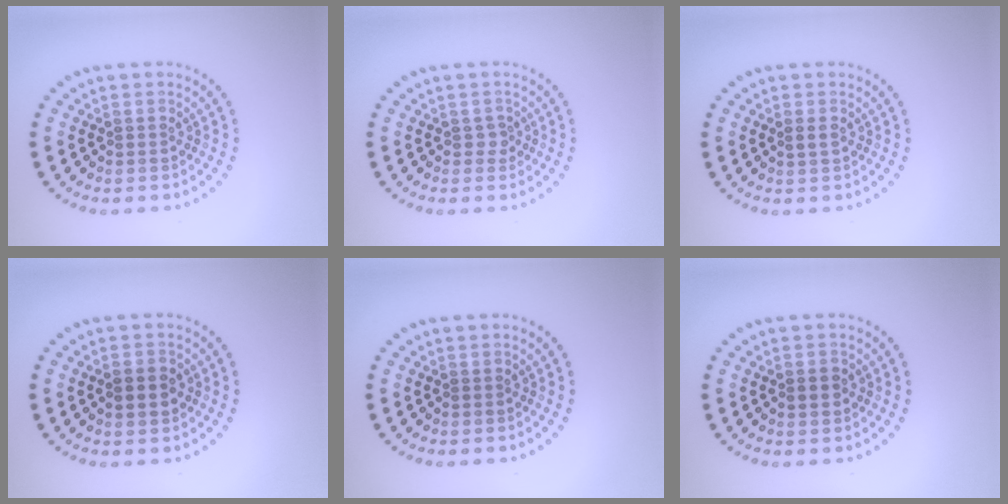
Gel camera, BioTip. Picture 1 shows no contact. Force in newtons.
{"total": 0.9, "press": 0.7, "slide": 0.6}
{"total": 0.9, "press": 0.9, "slide": 0.1}
{"total": 2.7, "press": 2.7, "slide": 0.2}
{"total": 0.0}
{"total": 1.5, "press": 1.5, "slide": 0.1}